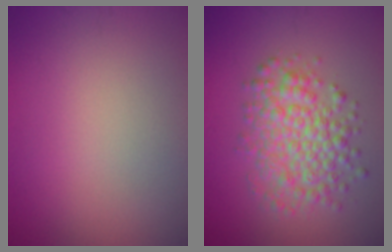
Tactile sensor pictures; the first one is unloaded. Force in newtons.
{"total": 5.2, "press": 5.2, "slide": 0.1}